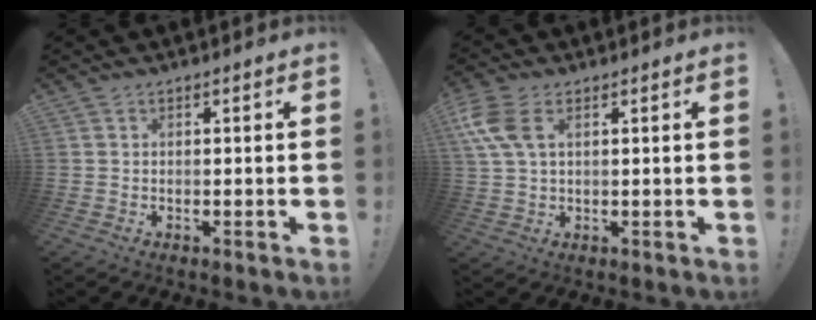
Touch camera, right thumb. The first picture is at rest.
{"total": 8.9, "force": [2.8, 4.9, 6.9], "torque": [-0.155, 0.000, 0.053]}